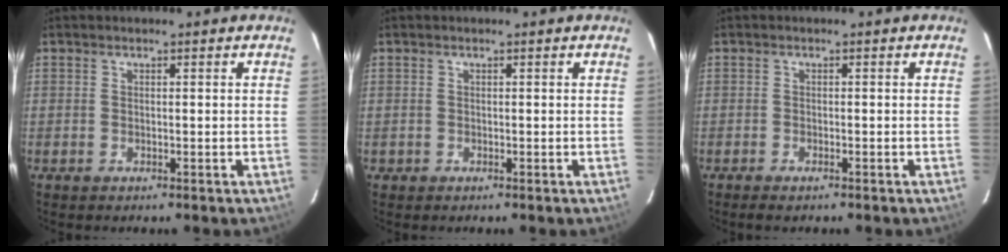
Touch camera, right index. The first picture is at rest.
{"total": 0.9, "force": [-0.3, 0.9, -0.1], "torque": [-0.001, 0.004, -0.002]}
{"total": 1.4, "force": [-1.2, 0.3, 0.7], "torque": [-0.017, -0.003, -0.023]}